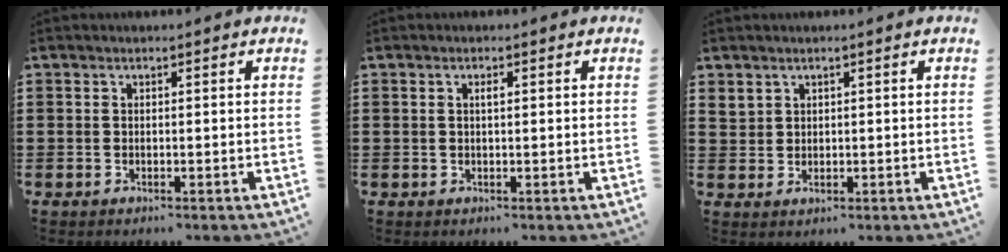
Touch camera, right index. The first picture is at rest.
{"total": 1.1, "force": [0.3, 0.3, 1.0], "torque": [-0.021, 0.002, 0.005]}
{"total": 2.1, "force": [1.7, 1.4, 0.1], "torque": [-0.008, 0.005, 0.033]}